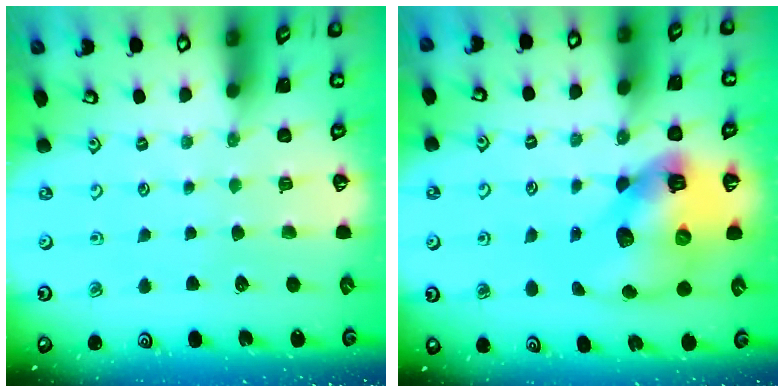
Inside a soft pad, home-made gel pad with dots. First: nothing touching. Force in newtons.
{"total": 15.9, "press": 15.8, "slide": 1.9}